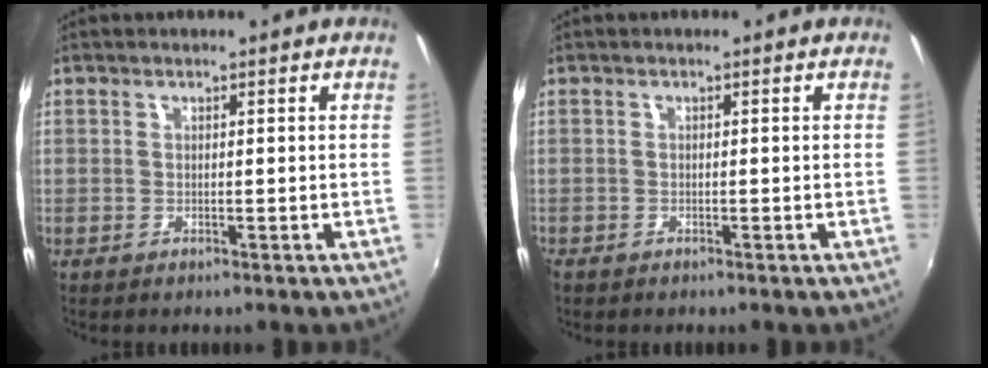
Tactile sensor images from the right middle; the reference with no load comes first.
{"total": 0.8, "force": [-0.6, 0.4, 0.1], "torque": [-0.004, -0.003, -0.014]}